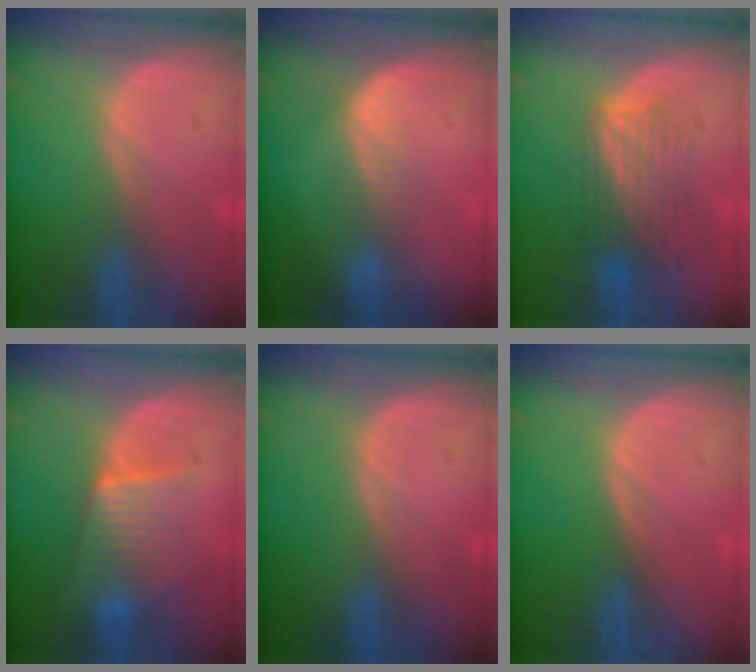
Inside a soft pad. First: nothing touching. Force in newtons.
{"total": 3.1, "press": 2.6, "slide": 1.7}
{"total": 6.1, "press": 6.1, "slide": 0.6}
{"total": 6.3, "press": 6.3, "slide": 0.9}
{"total": 0.0}
{"total": 0.0}